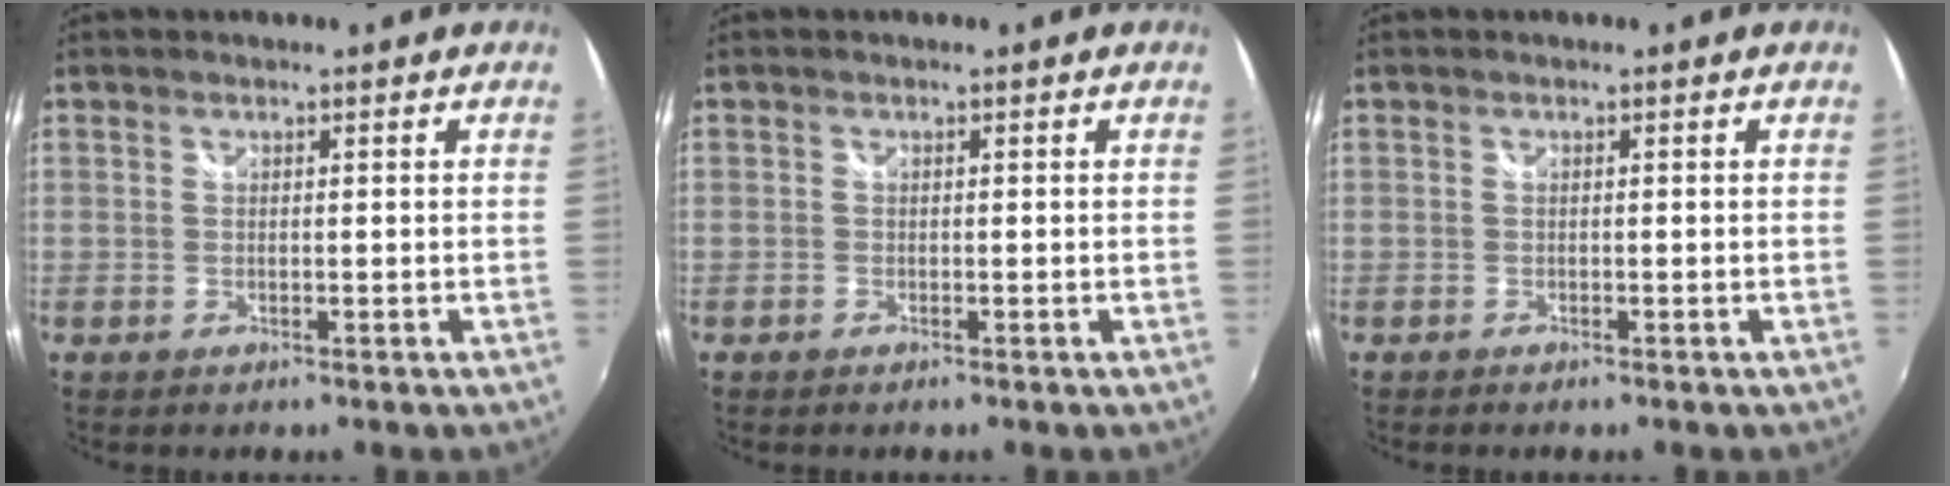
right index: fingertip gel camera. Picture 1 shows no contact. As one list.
[{"total": 0.5, "force": [-0.4, 0.3, 0.1], "torque": [-0.003, -0.003, -0.012]}, {"total": 0.5, "force": [-0.5, 0.2, 0.2], "torque": [-0.004, -0.004, -0.011]}]